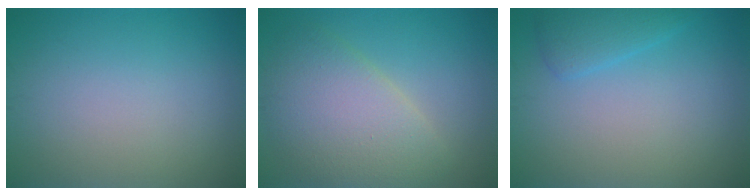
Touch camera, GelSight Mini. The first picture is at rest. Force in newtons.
{"total": 6.3, "press": 6.3, "slide": 0.4}
{"total": 2.2, "press": 2.1, "slide": 0.2}